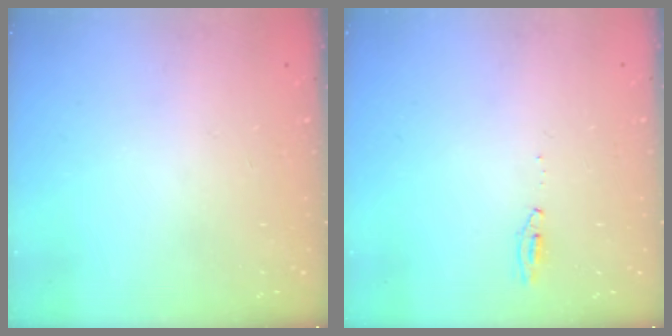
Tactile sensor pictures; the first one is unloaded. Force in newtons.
{"total": 14.8, "press": 3.9, "slide": 14.3}